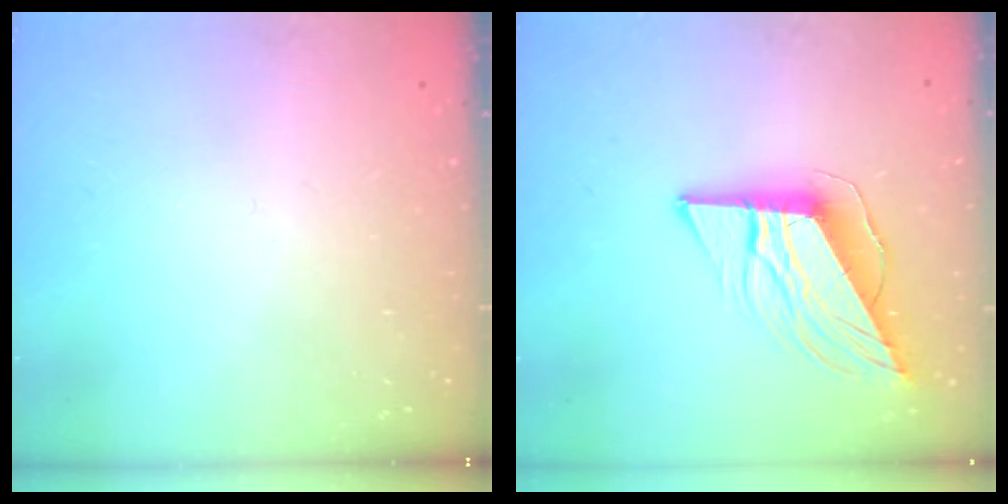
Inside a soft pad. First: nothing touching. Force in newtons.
{"total": 12.4, "press": 12.3, "slide": 1.5}